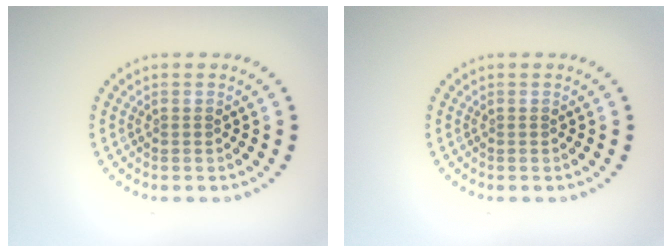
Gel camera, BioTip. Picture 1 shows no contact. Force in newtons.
{"total": 0.0}